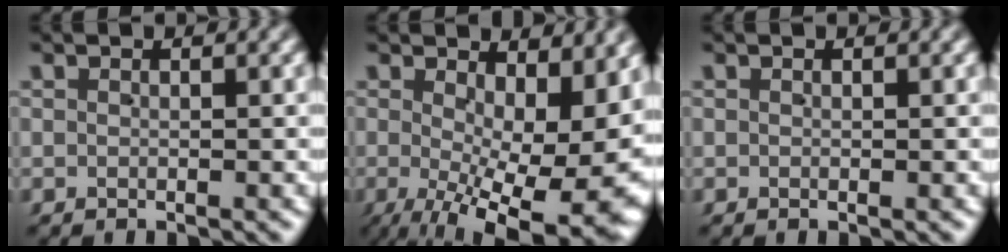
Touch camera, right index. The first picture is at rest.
{"total": 10.2, "force": [-2.5, 3.9, 9.1], "torque": [-0.129, -0.054, -0.008]}
{"total": 0.0}